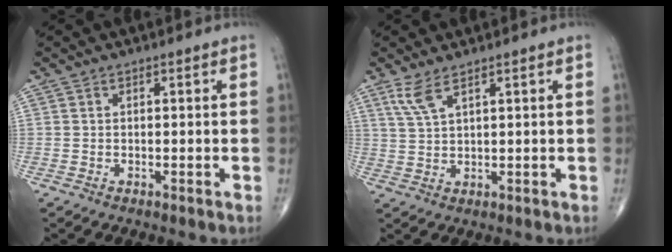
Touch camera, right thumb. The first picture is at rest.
{"total": 4.0, "force": [2.6, 0.9, 2.9], "torque": [-0.071, -0.008, 0.064]}